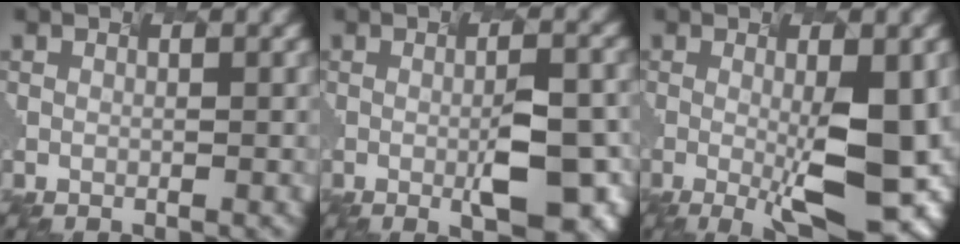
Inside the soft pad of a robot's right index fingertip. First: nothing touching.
{"total": 5.9, "force": [-1.7, 1.2, 5.5], "torque": [-0.100, -0.022, 0.006]}
{"total": 6.2, "force": [-1.3, 0.4, 6.0], "torque": [-0.112, -0.025, 0.007]}